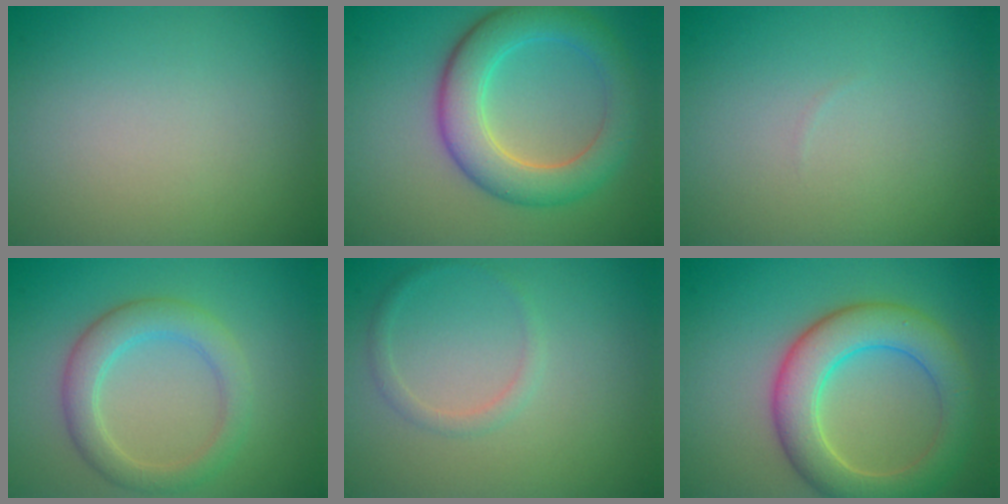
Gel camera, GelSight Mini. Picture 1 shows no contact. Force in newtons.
{"total": 6.2, "press": 6.2, "slide": 0.1}
{"total": 0.0}
{"total": 3.8, "press": 3.8, "slide": 0.1}
{"total": 1.2, "press": 1.2, "slide": 0.2}
{"total": 6.8, "press": 6.7, "slide": 0.3}